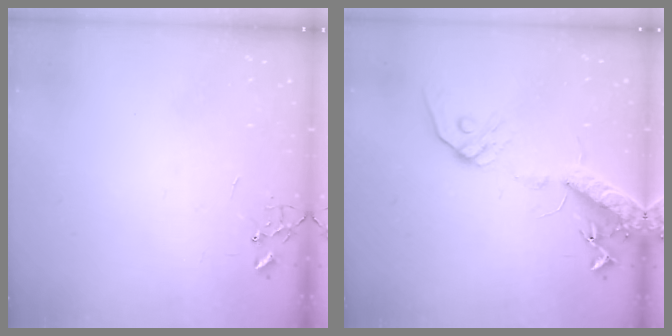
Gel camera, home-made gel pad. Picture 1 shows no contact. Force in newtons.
{"total": 15.4, "press": 15.0, "slide": 3.4}